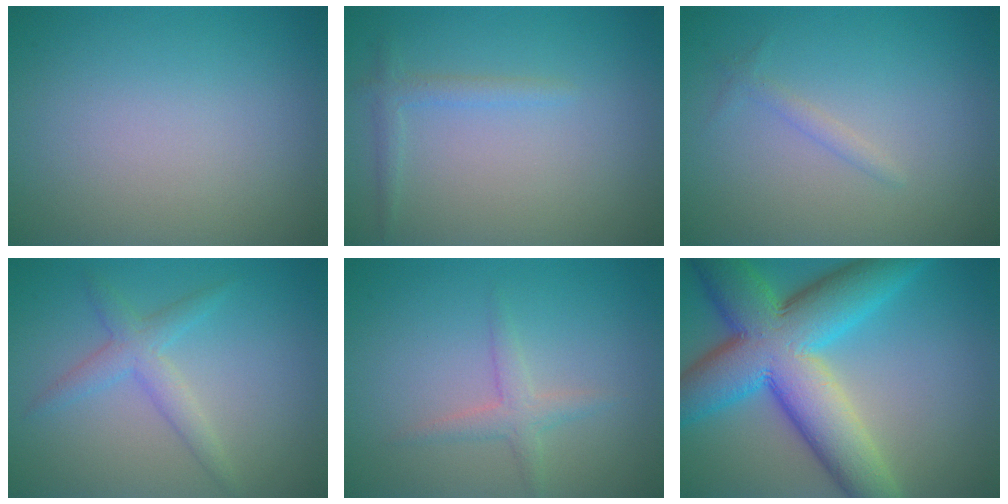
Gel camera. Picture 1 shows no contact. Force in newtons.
{"total": 1.4, "press": 1.4, "slide": 0.1}
{"total": 1.0, "press": 1.0, "slide": 0.0}
{"total": 2.5, "press": 2.5, "slide": 0.1}
{"total": 1.9, "press": 1.9, "slide": 0.1}
{"total": 13.1, "press": 13.1, "slide": 0.4}